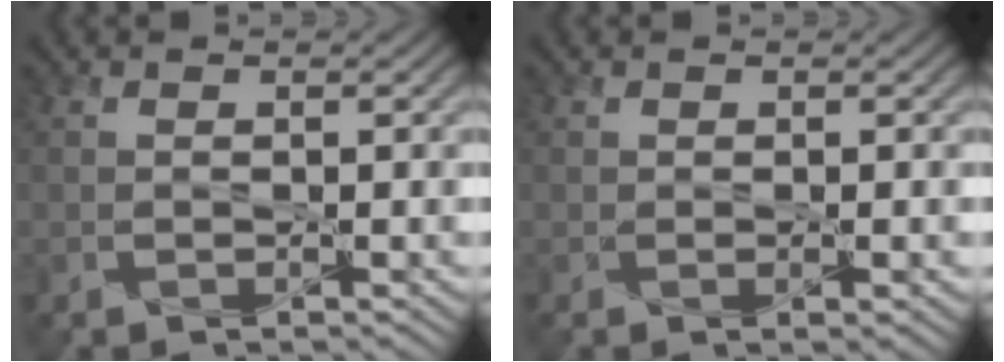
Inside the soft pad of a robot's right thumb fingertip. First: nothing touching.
{"total": 1.0, "force": [-0.2, 0.1, 1.0], "torque": [-0.019, -0.005, -0.003]}